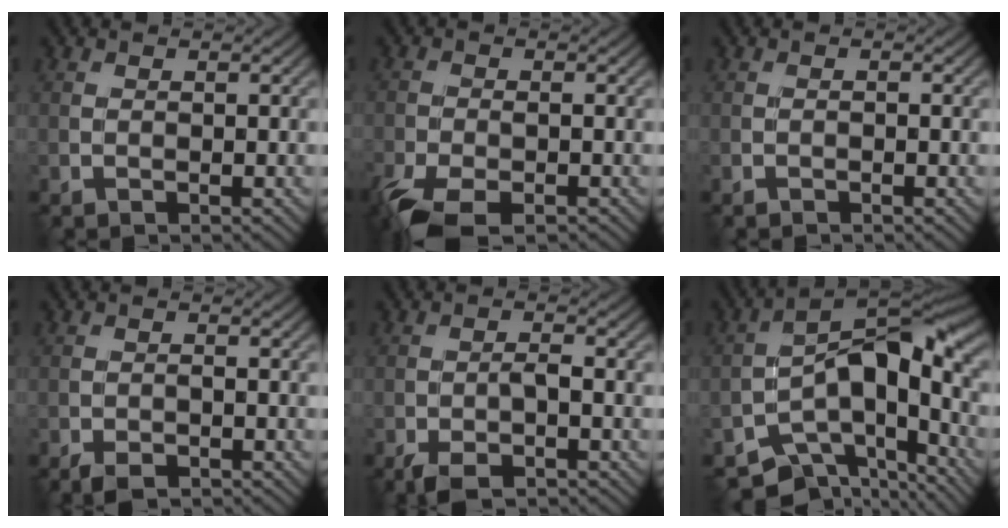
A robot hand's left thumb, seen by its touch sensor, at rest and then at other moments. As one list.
[{"total": 6.9, "force": [-4.4, 2.7, 4.5], "torque": [-0.092, -0.020, -0.085]}, {"total": 0.5, "force": [-0.5, 0.1, 0.3], "torque": [-0.004, -0.001, -0.008]}, {"total": 2.4, "force": [-1.6, 0.9, 1.5], "torque": [-0.027, -0.003, -0.032]}, {"total": 4.2, "force": [-2.2, 1.5, 3.2], "torque": [-0.060, -0.002, -0.045]}, {"total": 12.9, "force": [-6.2, 6.4, 9.3], "torque": [-0.146, -0.018, -0.108]}]